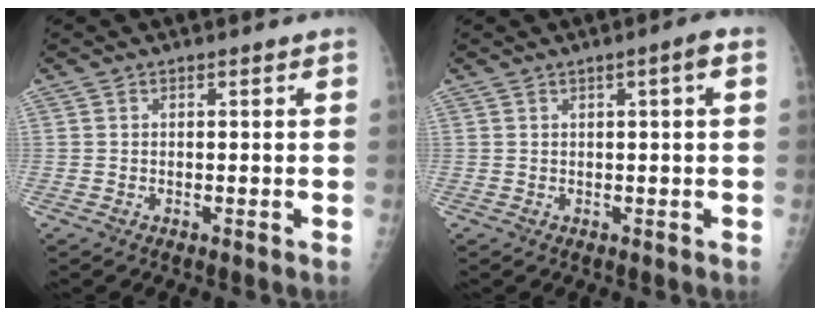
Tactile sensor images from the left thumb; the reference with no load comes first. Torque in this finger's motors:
{"motor_torque": [-0.18, 0.03, 0.01, -0.03, 0.09]}